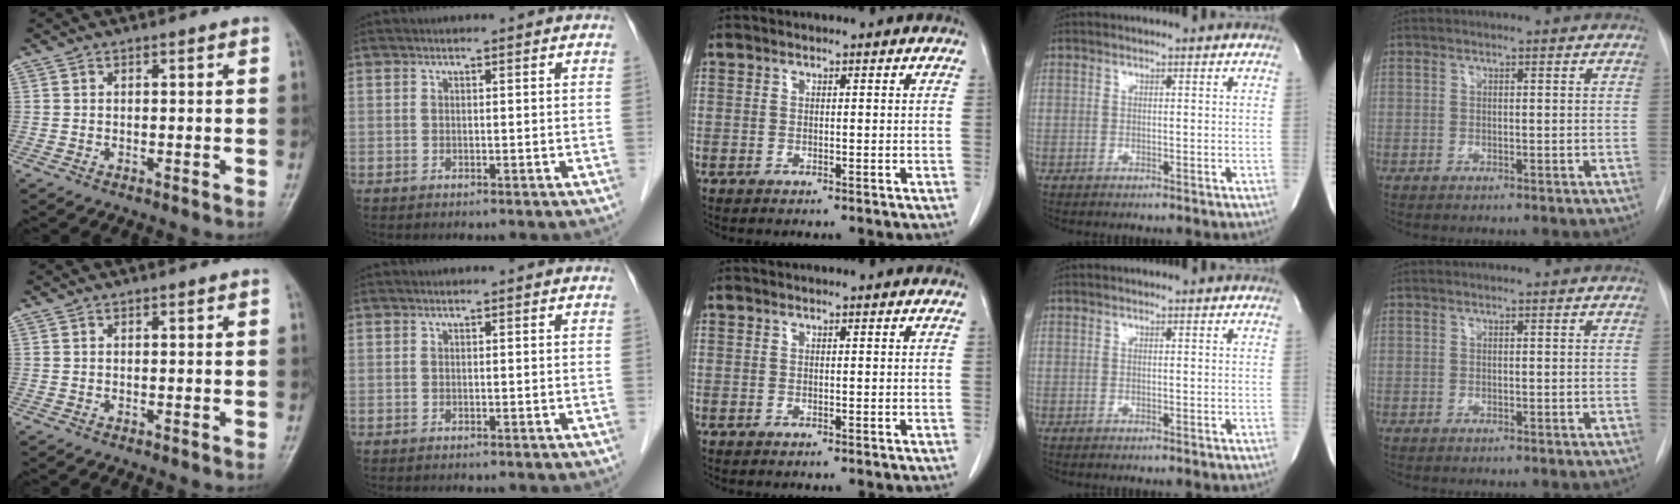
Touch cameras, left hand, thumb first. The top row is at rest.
{}